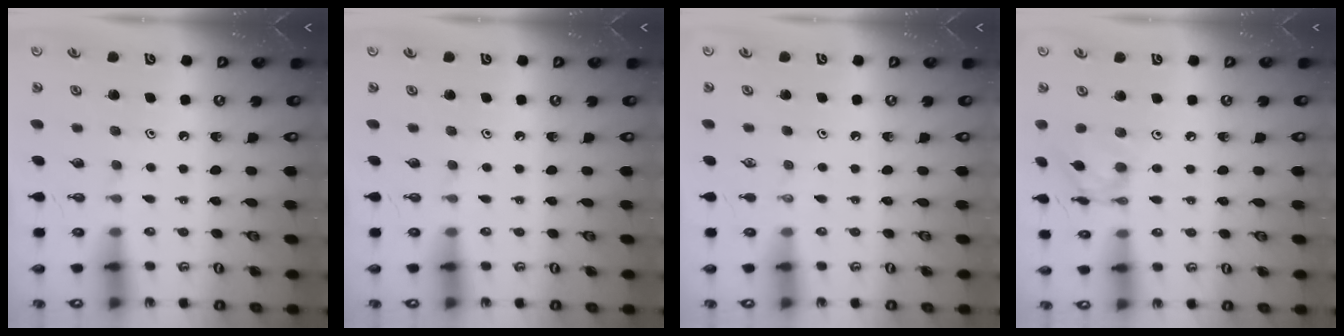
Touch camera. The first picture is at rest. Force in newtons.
{"total": 0.0}
{"total": 0.0}
{"total": 10.5, "press": 10.5, "slide": 0.9}